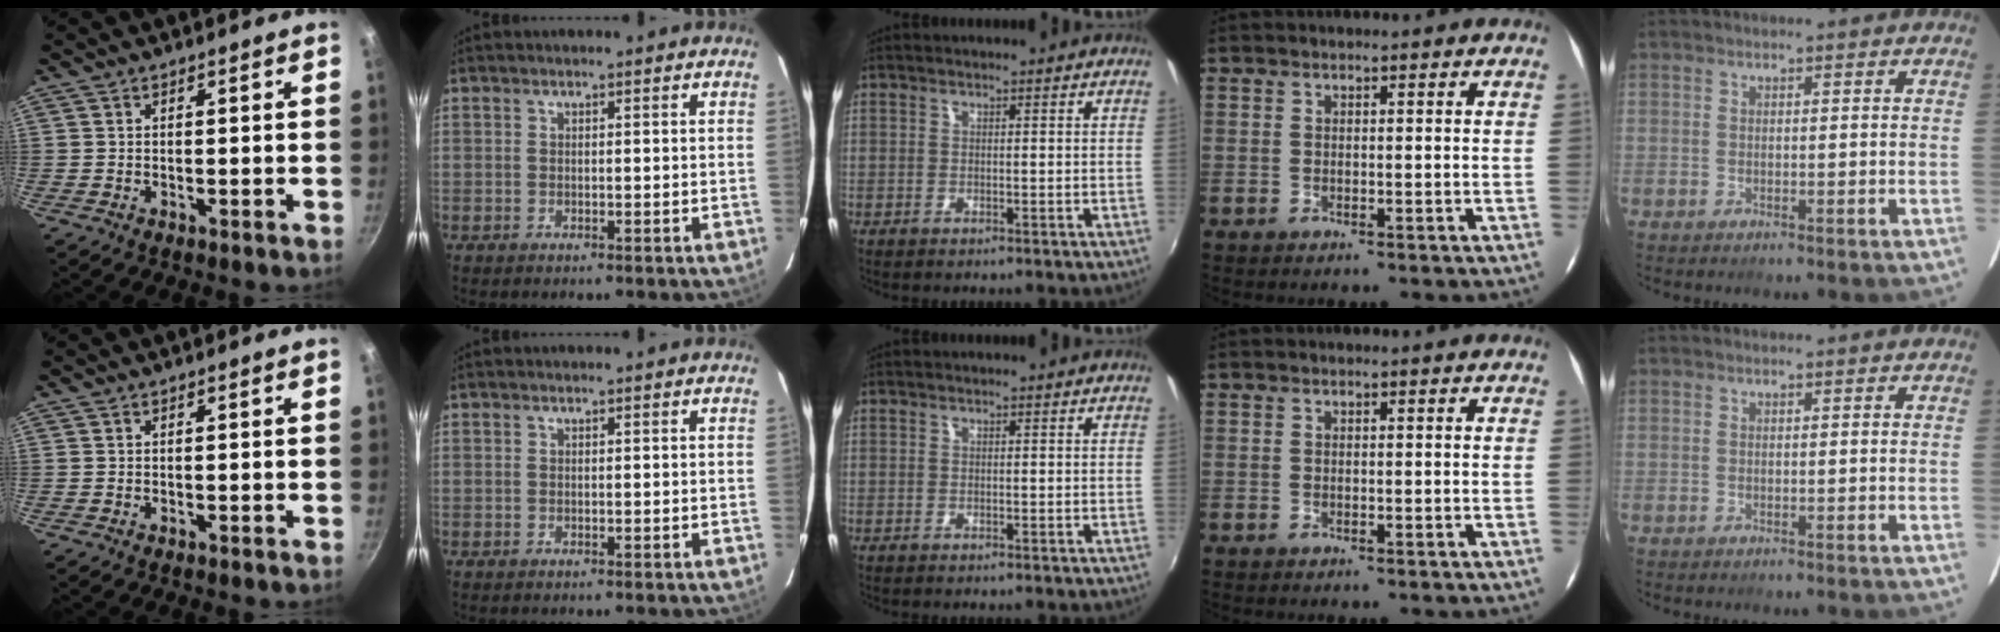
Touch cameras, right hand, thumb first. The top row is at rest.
{}